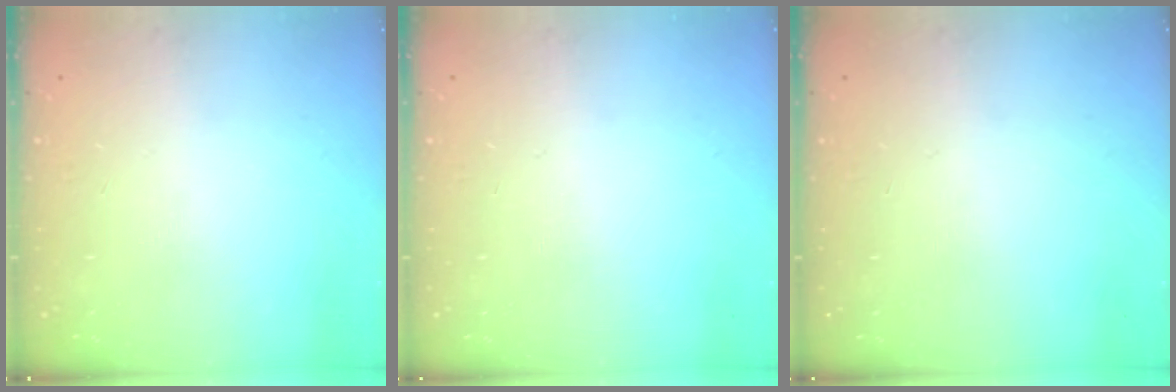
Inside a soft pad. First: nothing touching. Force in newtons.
{"total": 0.0}
{"total": 0.0}